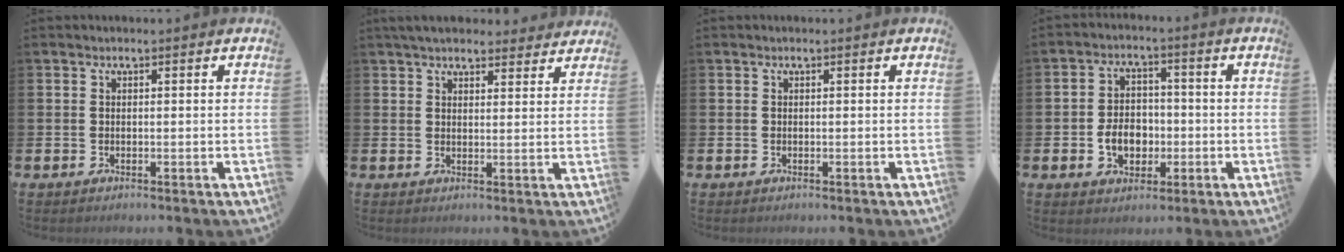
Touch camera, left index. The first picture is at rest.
{"total": 4.8, "force": [4.5, 1.2, 1.0], "torque": [-0.029, -0.013, 0.085]}
{"total": 0.0}
{"total": 5.3, "force": [-1.3, 4.0, 3.2], "torque": [-0.047, 0.002, -0.030]}